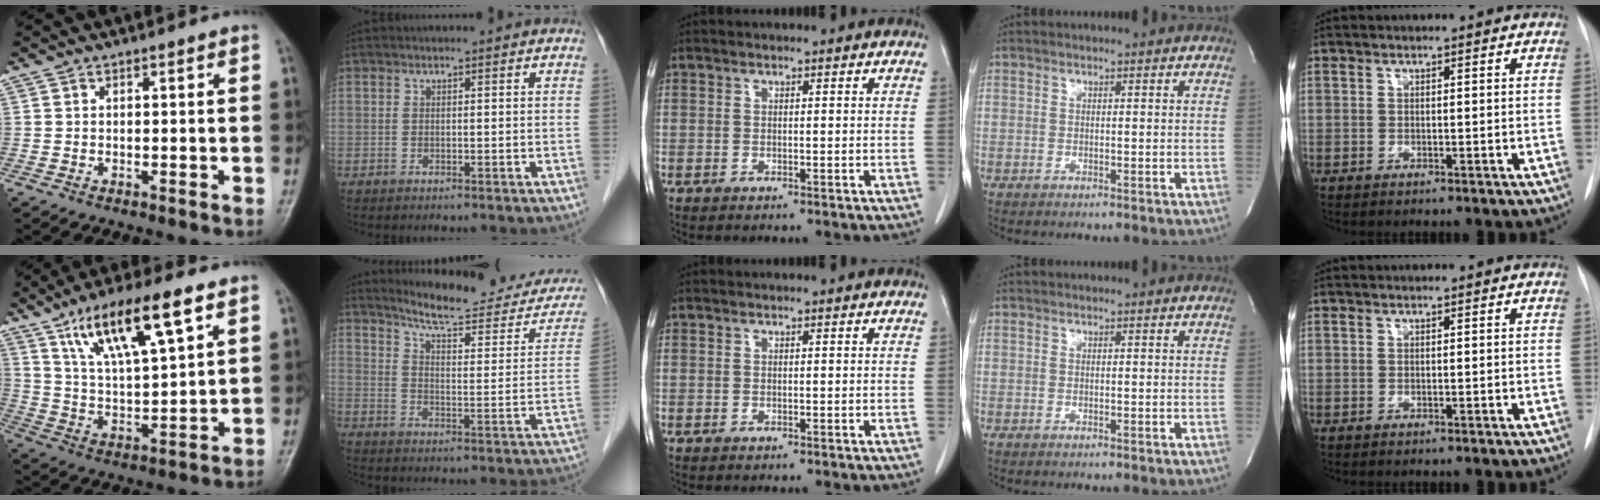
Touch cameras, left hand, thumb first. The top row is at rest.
{"thumb": {"total": 16.2, "force": [8.8, 4.4, 13.0], "torque": [-0.217, -0.023, 0.165]}, "index": {"total": 18.7, "force": [17.2, 3.2, 6.4], "torque": [-0.076, -0.053, 0.216]}}